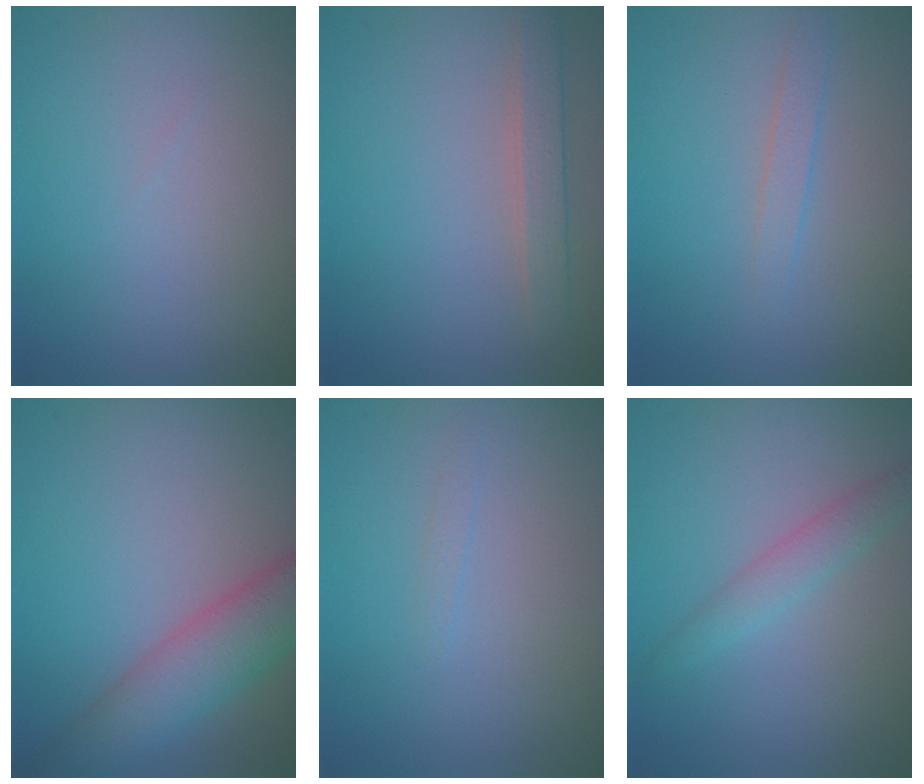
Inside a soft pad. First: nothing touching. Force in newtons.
{"total": 2.0, "press": 2.0, "slide": 0.2}
{"total": 1.2, "press": 1.2, "slide": 0.0}
{"total": 5.8, "press": 5.8, "slide": 0.2}
{"total": 0.5, "press": 0.5, "slide": 0.1}
{"total": 2.0, "press": 2.0, "slide": 0.0}